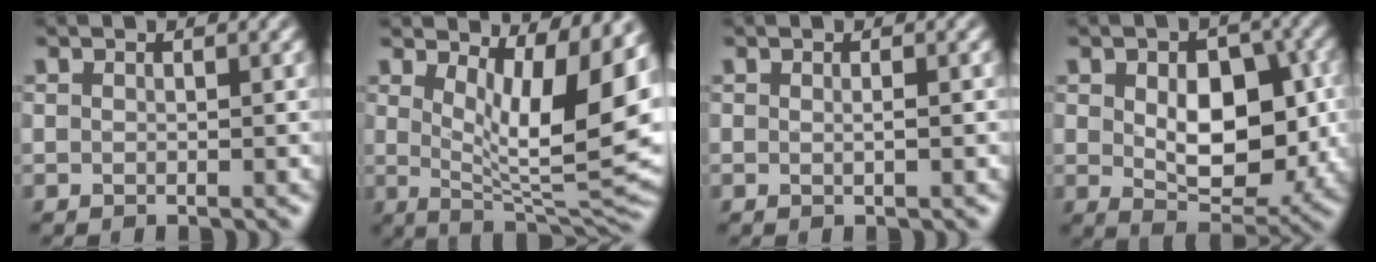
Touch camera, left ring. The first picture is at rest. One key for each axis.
{"total": 11.4, "fx": 3.8, "fy": 3.6, "fz": 10.1, "tx": -0.138, "ty": -0.016, "tz": 0.068}
{"total": 0.7, "fx": 0.0, "fy": 0.1, "fz": 0.7, "tx": -0.011, "ty": 0.000, "tz": -0.001}
{"total": 8.3, "fx": 0.3, "fy": 5.0, "fz": 6.7, "tx": -0.108, "ty": -0.008, "tz": 0.009}